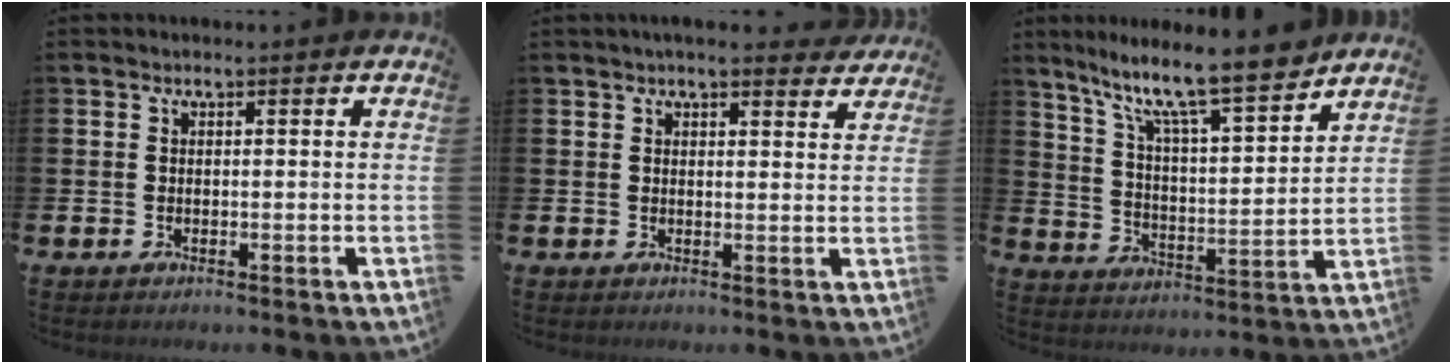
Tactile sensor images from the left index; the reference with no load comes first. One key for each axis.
{"total": 3.5, "fx": 3.4, "fy": 0.4, "fz": 0.8, "tx": -0.015, "ty": -0.015, "tz": 0.060}
{"total": 11.1, "fx": 9.6, "fy": 1.0, "fz": 5.3, "tx": -0.115, "ty": -0.073, "tz": 0.159}